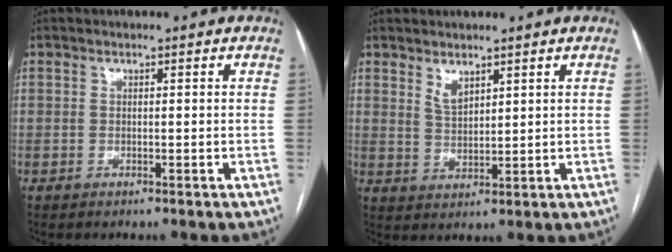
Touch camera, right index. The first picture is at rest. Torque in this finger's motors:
{"motor_torque": [0.02, 0.02, 0.03, 0.01]}